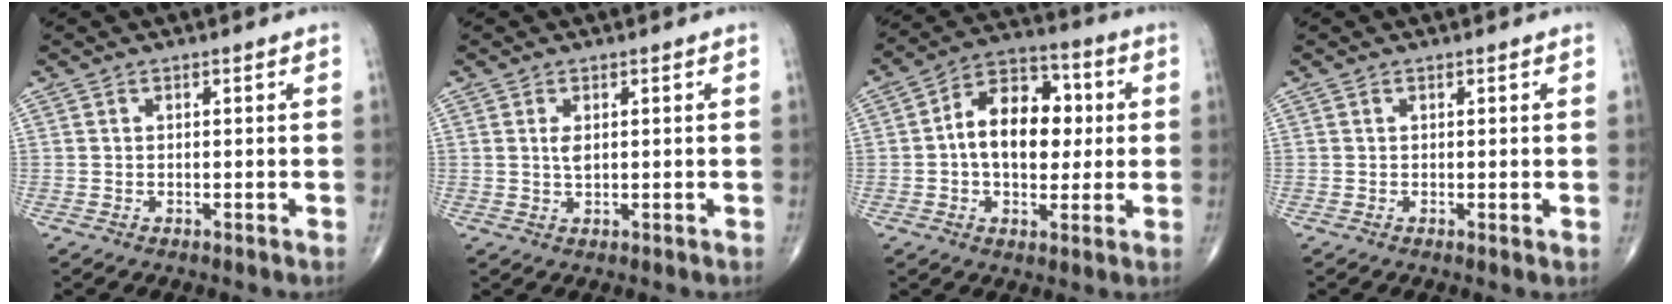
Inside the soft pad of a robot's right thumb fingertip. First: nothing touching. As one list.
[{"total": 2.0, "force": [0.5, 1.0, 1.6], "torque": [-0.030, -0.003, 0.013]}, {"total": 14.4, "force": [0.9, 9.4, 10.9], "torque": [-0.135, 0.024, 0.006]}, {"total": 0.7, "force": [0.2, 0.2, 0.6], "torque": [-0.009, -0.002, 0.000]}]